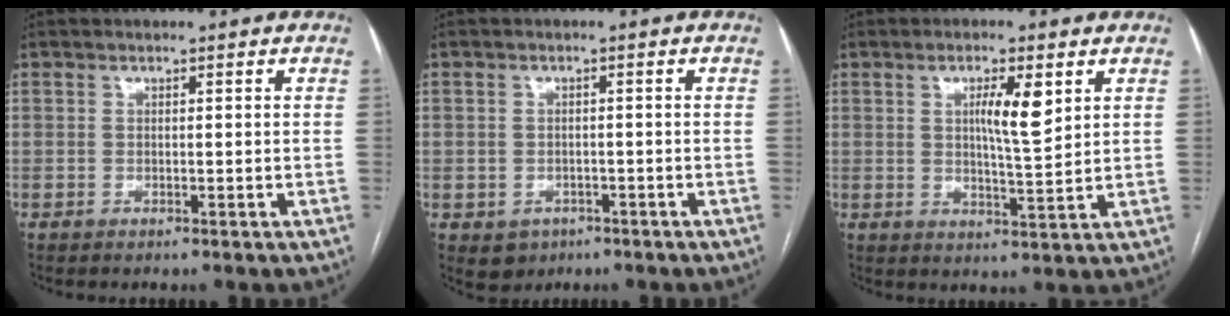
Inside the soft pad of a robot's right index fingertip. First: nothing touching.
{"total": 3.9, "force": [-1.7, 3.5, 0.8], "torque": [-0.007, 0.006, -0.015]}
{"total": 6.0, "force": [2.2, 0.7, 5.5], "torque": [-0.095, -0.002, 0.038]}